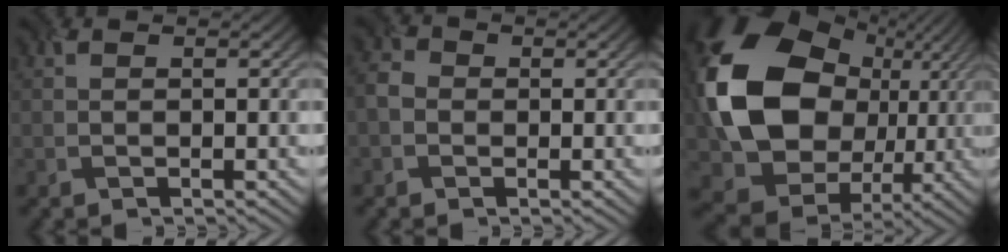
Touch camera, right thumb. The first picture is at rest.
{"total": 1.9, "force": [-0.9, 1.6, 0.4], "torque": [-0.013, 0.001, -0.029]}
{"total": 16.7, "force": [1.8, 13.6, 9.5], "torque": [-0.193, -0.032, 0.040]}